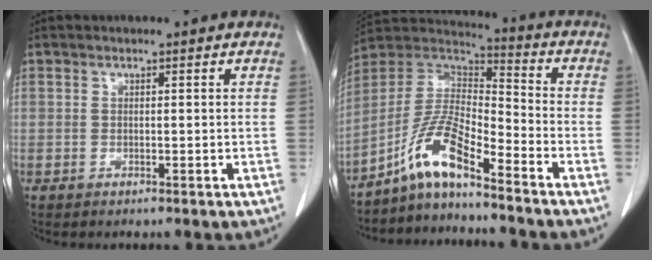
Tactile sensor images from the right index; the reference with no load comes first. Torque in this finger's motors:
{"motor_torque": [0.77, -0.72, 0.33, 0.20]}